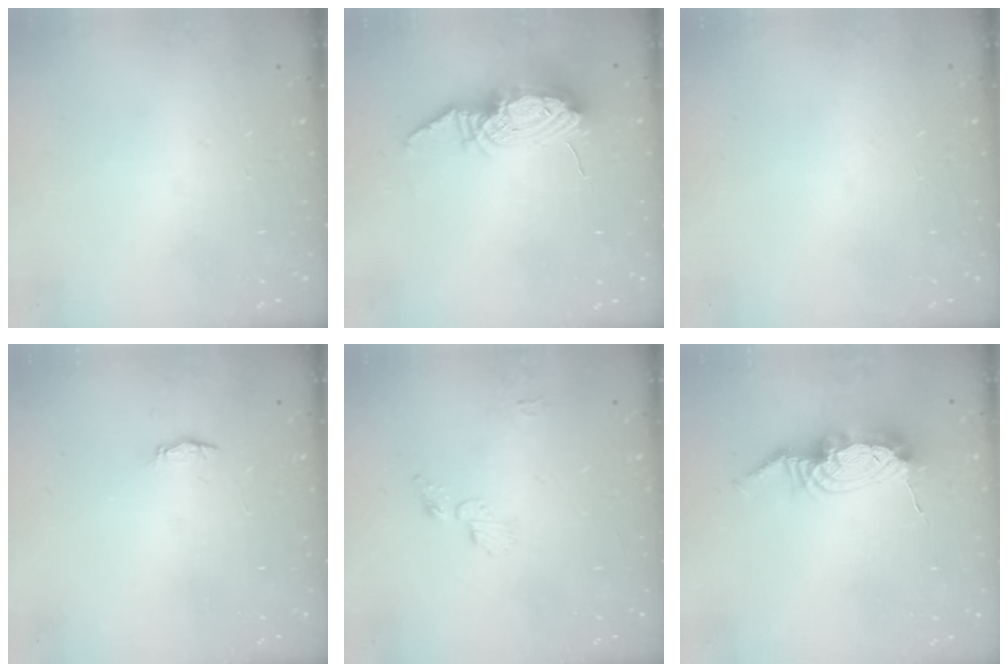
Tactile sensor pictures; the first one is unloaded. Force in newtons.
{"total": 11.1, "press": 11.0, "slide": 1.0}
{"total": 0.0}
{"total": 2.2, "press": 2.1, "slide": 0.3}
{"total": 4.0, "press": 4.0, "slide": 0.5}
{"total": 11.6, "press": 11.6, "slide": 1.0}